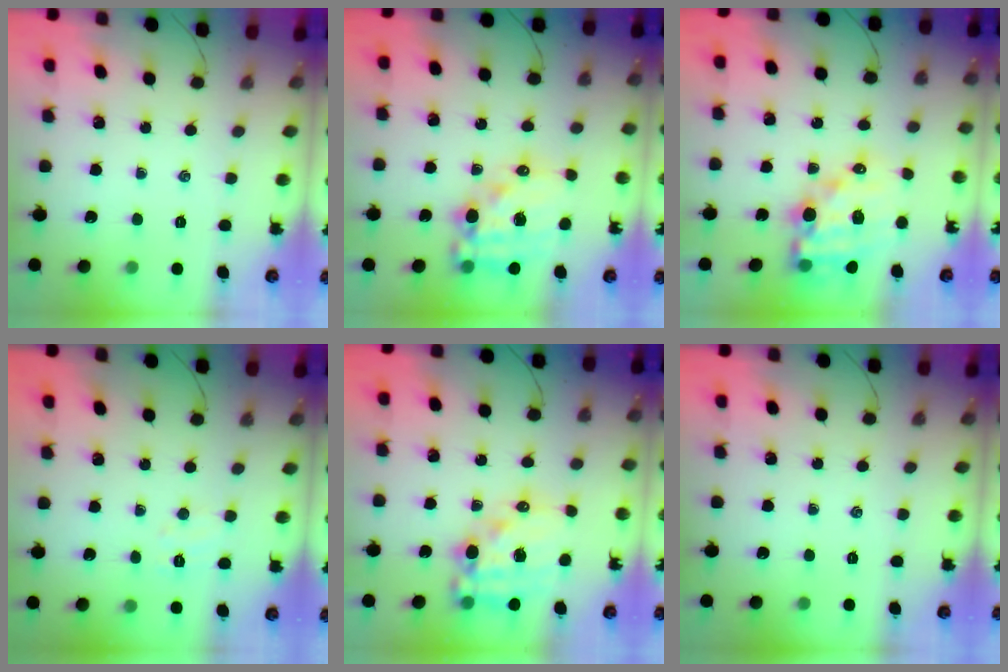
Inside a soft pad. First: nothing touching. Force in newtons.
{"total": 15.6, "press": 15.1, "slide": 3.7}
{"total": 12.6, "press": 12.2, "slide": 3.2}
{"total": 4.5, "press": 4.4, "slide": 1.0}
{"total": 15.6, "press": 15.1, "slide": 3.7}
{"total": 0.0}